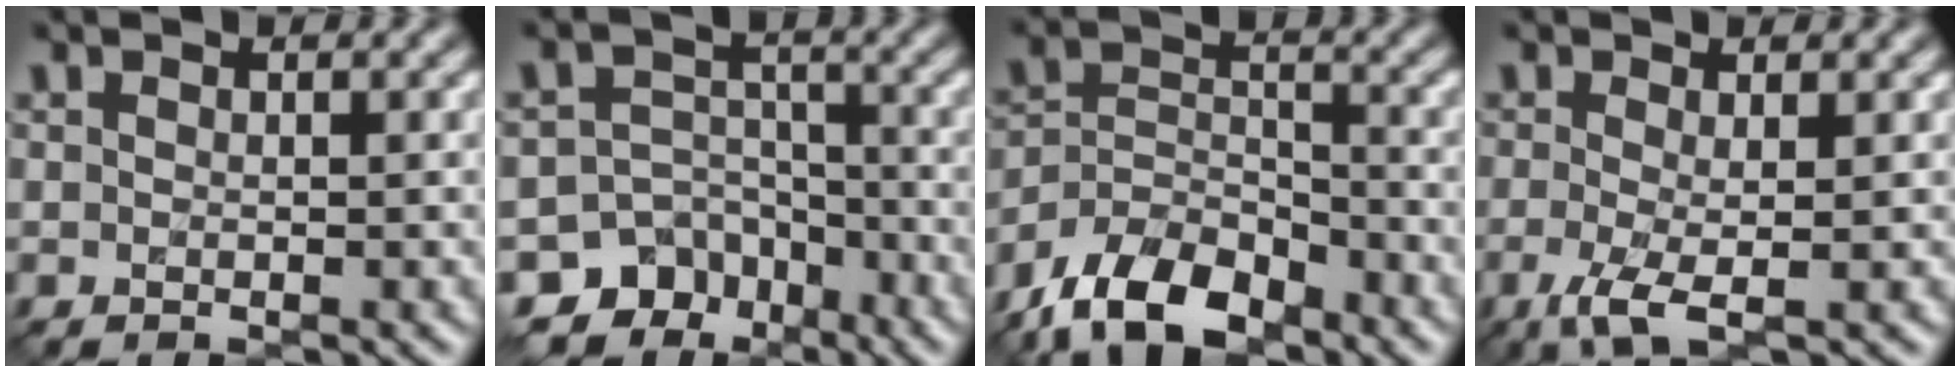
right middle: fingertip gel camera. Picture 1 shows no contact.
{"total": 8.5, "force": [-6.1, 5.7, 1.2], "torque": [-0.006, 0.004, -0.091]}
{"total": 8.6, "force": [-6.7, 3.8, 3.9], "torque": [-0.068, 0.004, -0.131]}
{"total": 2.9, "force": [-0.9, 0.7, 2.6], "torque": [-0.060, -0.004, -0.021]}